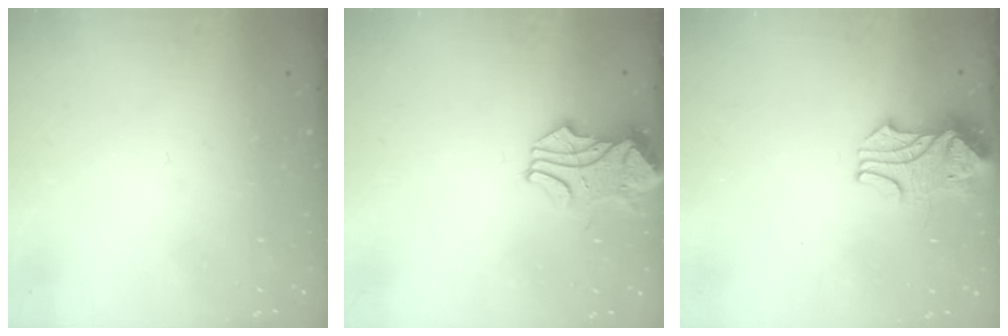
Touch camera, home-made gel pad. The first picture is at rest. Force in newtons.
{"total": 1.6, "press": 1.4, "slide": 0.8}
{"total": 2.3, "press": 2.2, "slide": 0.9}